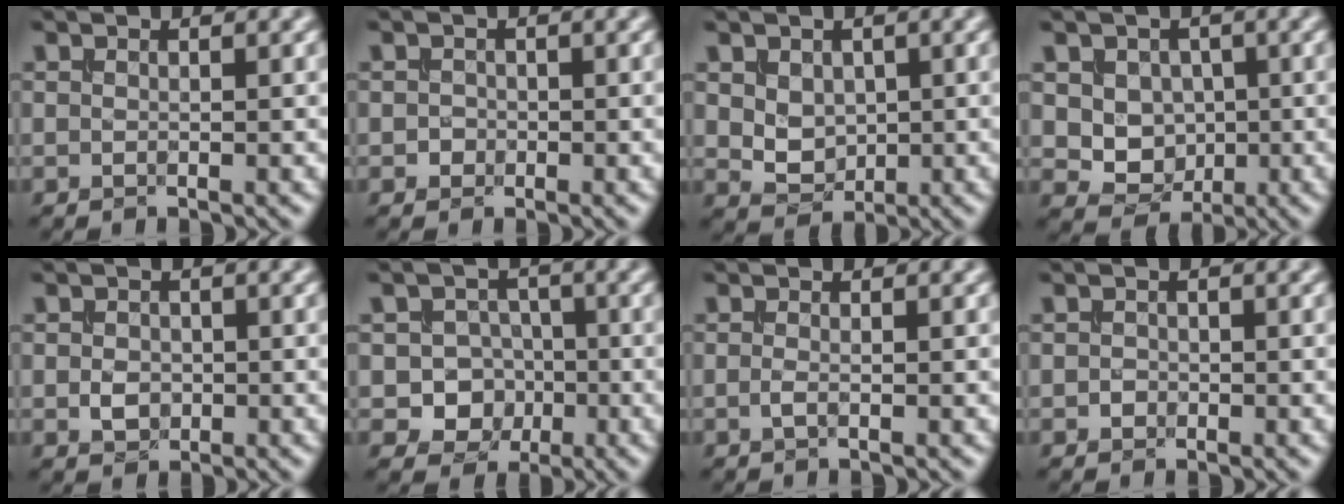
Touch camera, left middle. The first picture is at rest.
{"total": 0.8, "force": [-0.3, 0.8, 0.1], "torque": [0.003, 0.000, -0.007]}
{"total": 2.6, "force": [0.5, 2.0, 1.6], "torque": [-0.034, -0.007, 0.012]}
{"total": 4.5, "force": [0.6, 3.8, 2.2], "torque": [-0.038, -0.008, 0.014]}
{"total": 1.8, "force": [-0.4, 1.4, 1.0], "torque": [-0.019, -0.002, -0.010]}
{"total": 5.2, "force": [-1.5, 4.6, 1.8], "torque": [-0.005, 0.005, -0.045]}
{"total": 0.7, "force": [-0.3, 0.1, 0.6], "torque": [-0.021, -0.002, -0.008]}
{"total": 0.7, "force": [-0.4, 0.6, 0.2], "torque": [-0.001, -0.002, -0.009]}